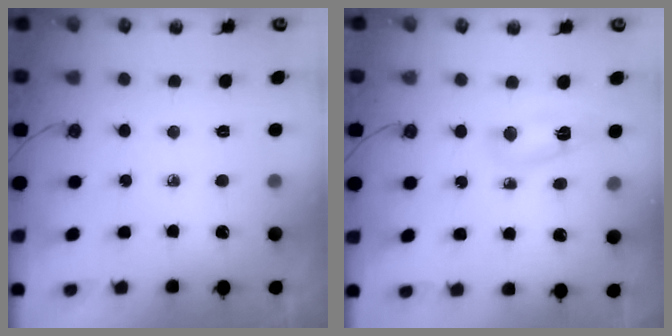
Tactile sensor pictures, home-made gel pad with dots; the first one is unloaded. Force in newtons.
{"total": 4.9, "press": 4.7, "slide": 1.0}